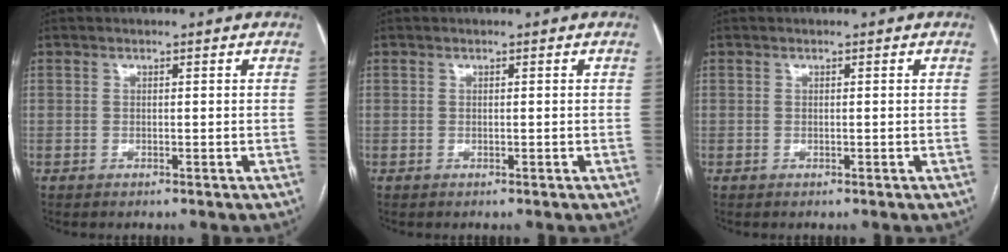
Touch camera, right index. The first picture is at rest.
{"total": 0.0}
{"total": 0.0}